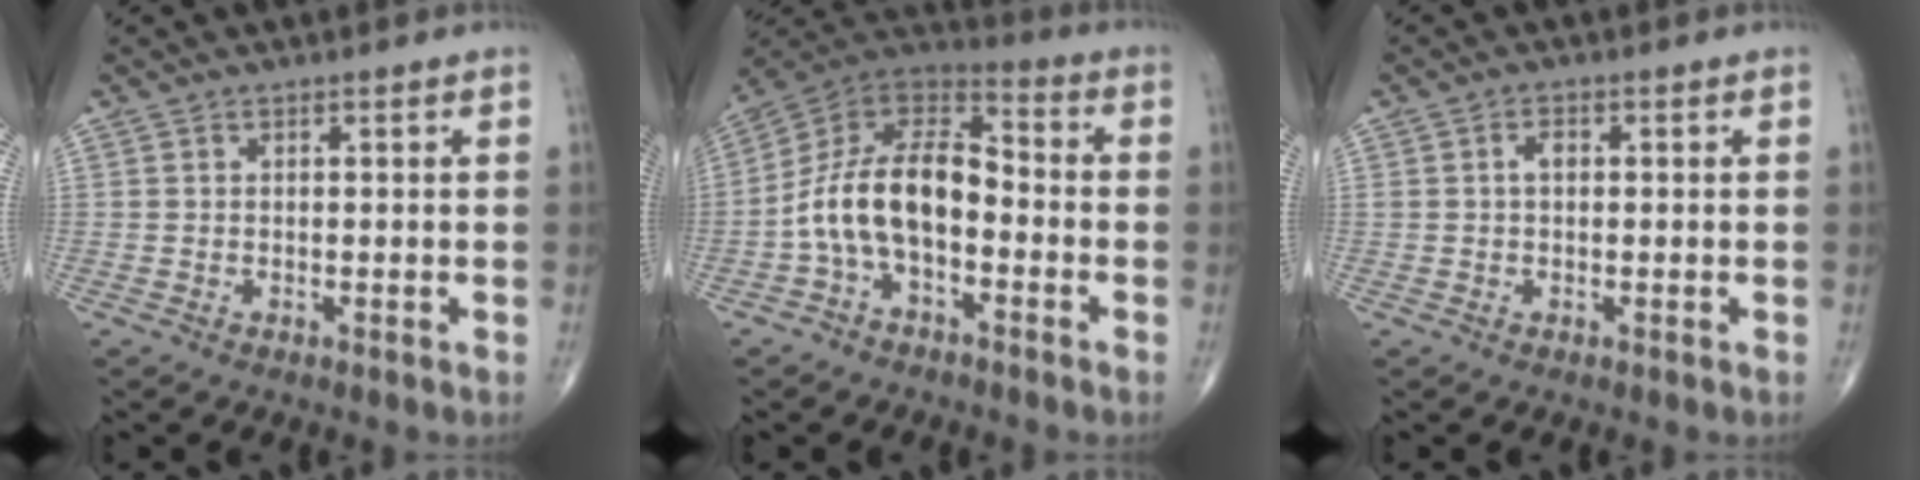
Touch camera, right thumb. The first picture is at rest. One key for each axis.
{"total": 14.5, "fx": -3.5, "fy": 8.1, "fz": 11.5, "tx": -0.199, "ty": 0.060, "tz": -0.074}
{"total": 2.8, "fx": 0.4, "fy": 1.7, "fz": 2.1, "tx": -0.038, "ty": 0.010, "tz": 0.007}